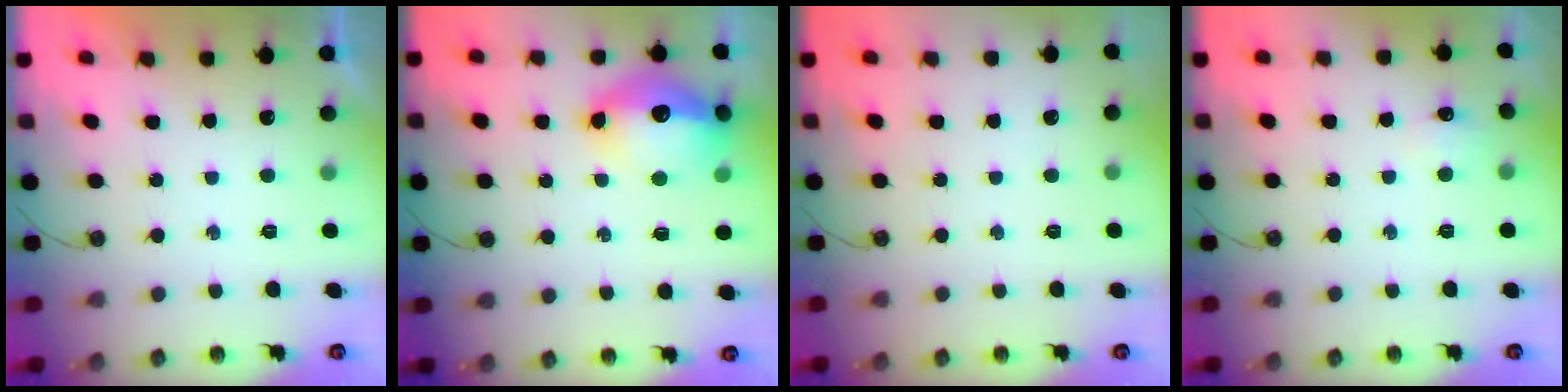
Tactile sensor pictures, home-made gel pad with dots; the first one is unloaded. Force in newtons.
{"total": 15.1, "press": 15.1, "slide": 1.2}
{"total": 0.0}
{"total": 6.3, "press": 6.3, "slide": 0.8}